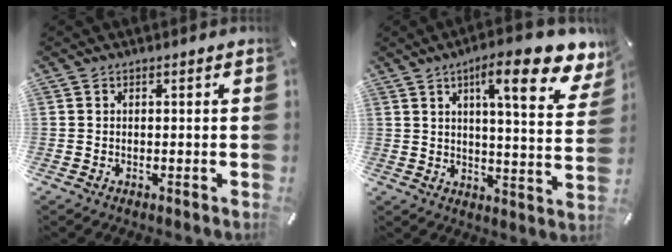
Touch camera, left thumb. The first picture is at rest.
{"total": 17.0, "force": [9.6, 4.4, 13.3], "torque": [-0.192, -0.054, 0.146]}